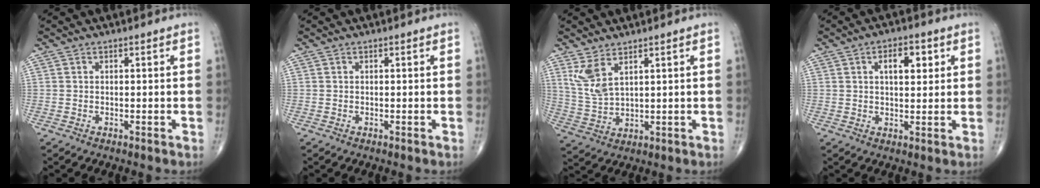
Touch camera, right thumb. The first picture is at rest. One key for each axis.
{"total": 0.0}
{"total": 6.3, "fx": 3.6, "fy": 2.4, "fz": 4.6, "tx": -0.098, "ty": -0.019, "tz": 0.087}
{"total": 6.0, "fx": 2.1, "fy": 3.0, "fz": 4.8, "tx": -0.057, "ty": -0.003, "tz": 0.032}